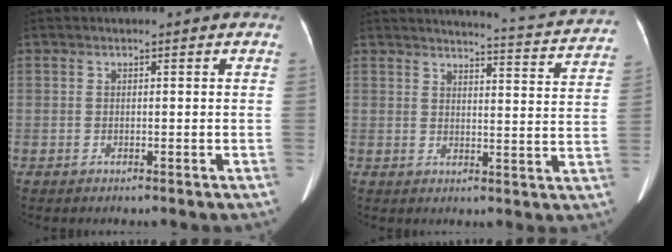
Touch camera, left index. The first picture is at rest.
{"total": 14.8, "force": [14.4, 0.1, 3.3], "torque": [-0.040, -0.068, 0.145]}